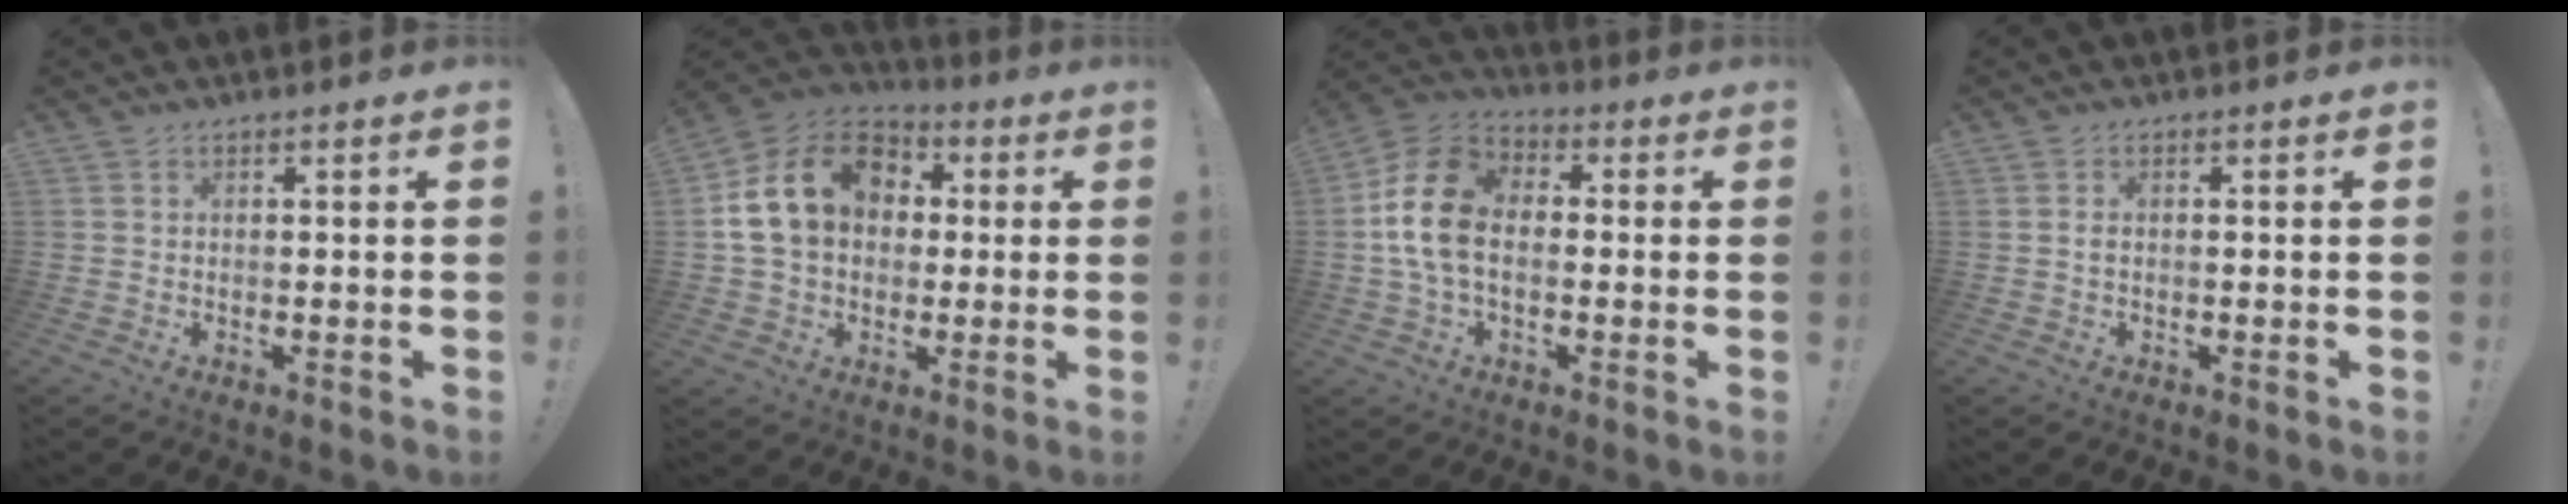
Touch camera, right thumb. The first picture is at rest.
{"total": 17.6, "force": [3.8, 13.5, 10.7], "torque": [-0.170, 0.001, 0.074]}
{"total": 15.8, "force": [-0.4, 10.9, 11.5], "torque": [-0.214, 0.029, -0.002]}
{"total": 0.7, "force": [-0.2, 0.4, 0.6], "torque": [-0.007, 0.000, -0.005]}